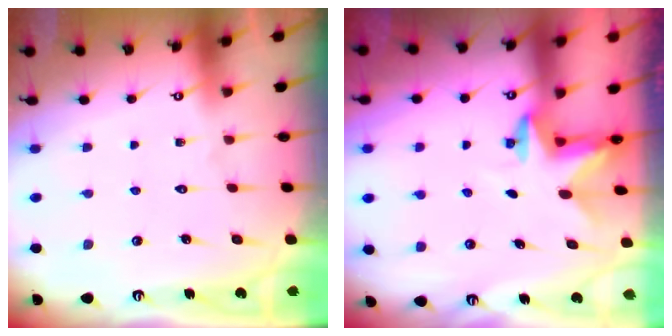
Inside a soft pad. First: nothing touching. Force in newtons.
{"total": 2.6, "press": 2.5, "slide": 0.4}